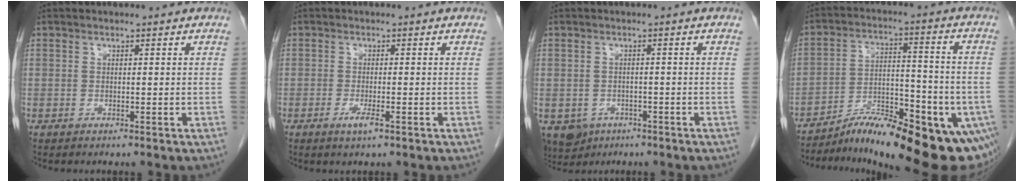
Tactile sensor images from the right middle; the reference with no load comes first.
{"total": 2.2, "force": [-1.1, 0.2, 1.9], "torque": [-0.038, -0.006, -0.019]}
{"total": 6.1, "force": [-3.5, 4.7, 1.8], "torque": [-0.035, 0.000, -0.047]}
{"total": 19.8, "force": [-14.9, 4.8, 12.2], "torque": [-0.103, 0.016, -0.215]}